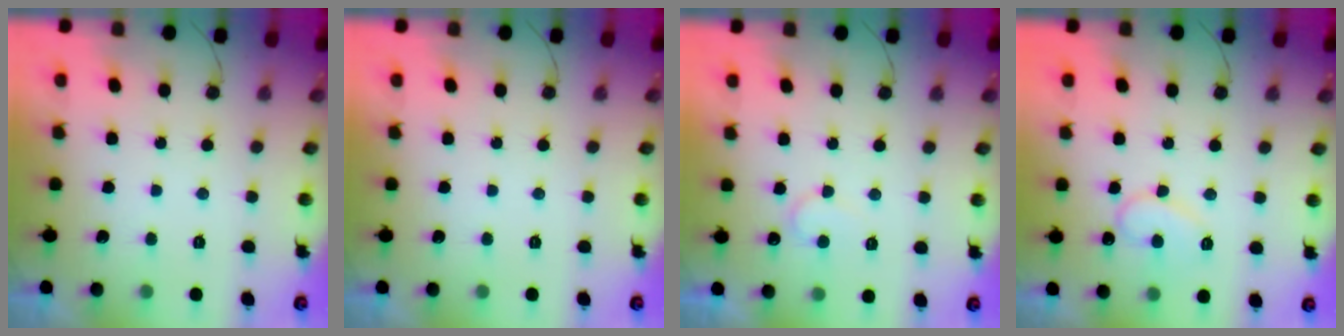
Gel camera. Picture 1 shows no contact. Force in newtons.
{"total": 0.0}
{"total": 6.9, "press": 6.8, "slide": 0.4}
{"total": 10.6, "press": 10.5, "slide": 0.9}